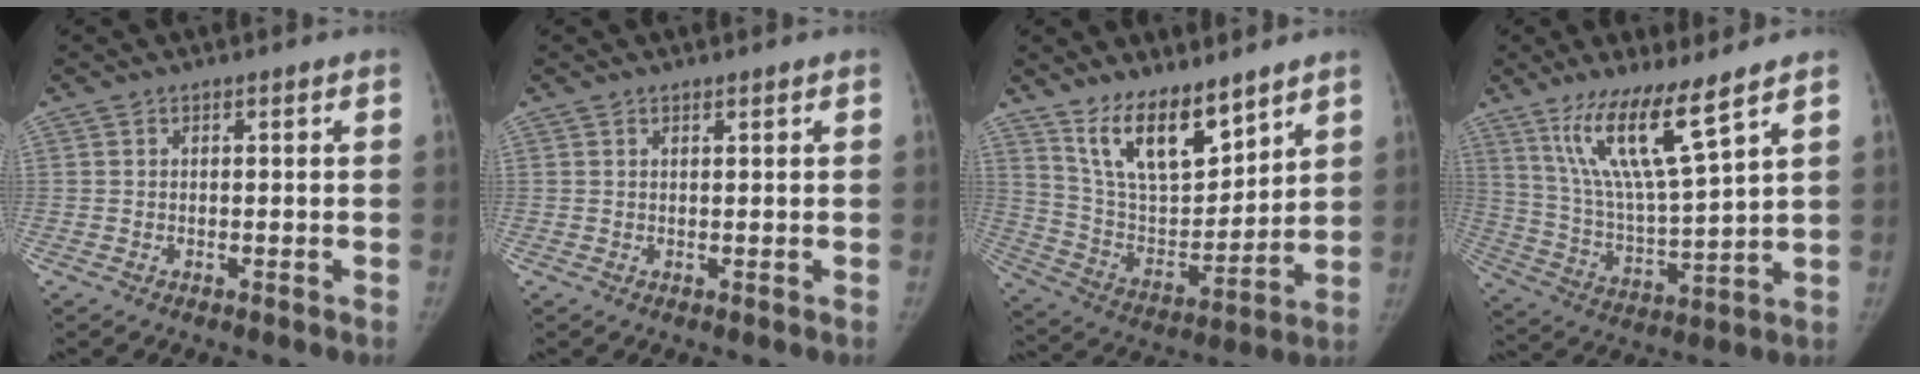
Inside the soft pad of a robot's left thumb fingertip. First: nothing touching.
{"total": 0.6, "force": [0.5, 0.0, 0.3], "torque": [-0.007, -0.003, 0.010]}
{"total": 15.4, "force": [11.1, 5.9, 8.9], "torque": [-0.115, -0.074, 0.216]}
{"total": 14.7, "force": [9.3, 1.5, 11.2], "torque": [-0.208, -0.060, 0.191]}